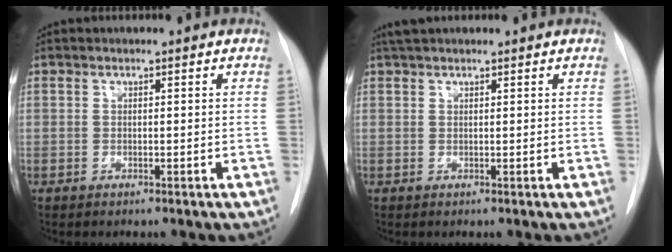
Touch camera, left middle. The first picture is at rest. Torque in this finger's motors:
{"motor_torque": [0.28, -0.27, 0.01, 0.02]}